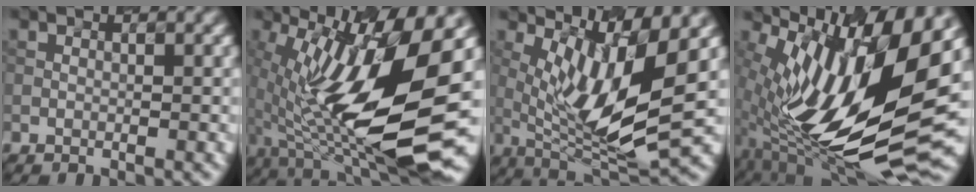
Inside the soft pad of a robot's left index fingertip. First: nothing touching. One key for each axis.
{"total": 15.5, "fx": -1.3, "fy": 5.5, "fz": 14.4, "tx": -0.257, "ty": -0.007, "tz": -0.020}
{"total": 9.6, "fx": 1.8, "fy": 2.8, "fz": 9.0, "tx": -0.149, "ty": -0.016, "tz": 0.040}
{"total": 14.8, "fx": 1.0, "fy": 5.8, "fz": 13.6, "tx": -0.253, "ty": 0.002, "tz": 0.027}